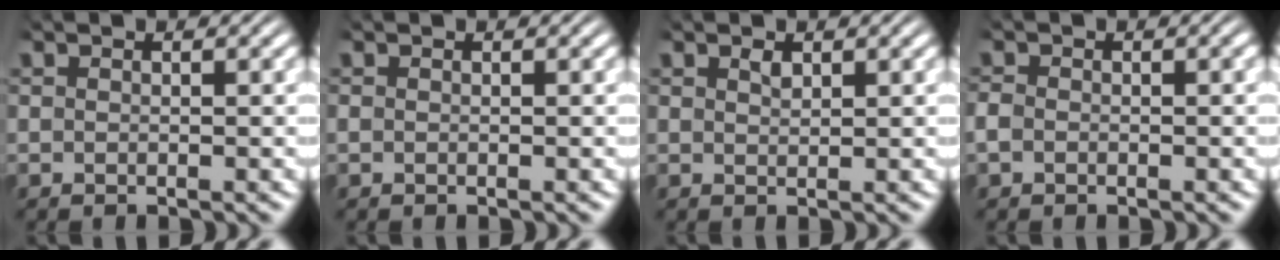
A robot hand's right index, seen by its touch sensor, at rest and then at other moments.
{"total": 0.5, "force": [-0.1, 0.4, 0.3], "torque": [-0.006, -0.002, -0.002]}
{"total": 0.6, "force": [0.4, -0.3, 0.3], "torque": [-0.003, -0.006, 0.015]}
{"total": 1.2, "force": [-0.6, 0.8, 0.7], "torque": [-0.022, -0.005, -0.009]}